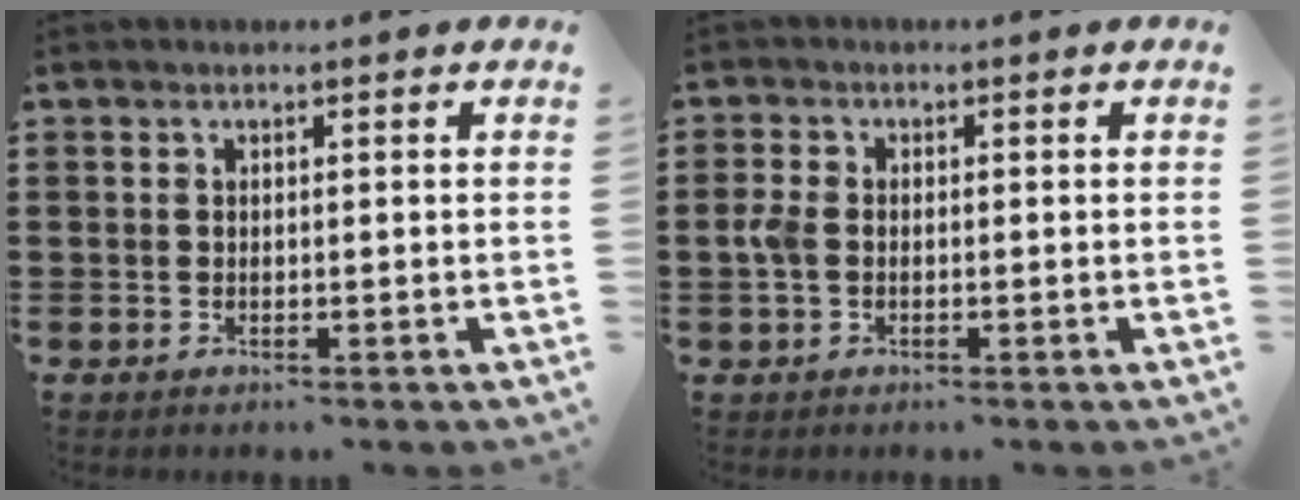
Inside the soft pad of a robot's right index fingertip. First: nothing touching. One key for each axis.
{"total": 2.5, "fx": -0.3, "fy": 1.6, "fz": 1.9, "tx": -0.055, "ty": -0.001, "tz": -0.012}